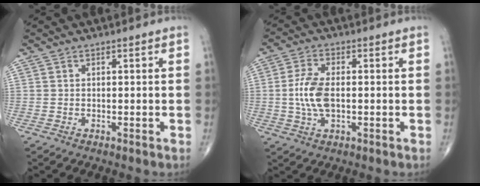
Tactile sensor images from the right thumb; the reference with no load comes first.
{"total": 7.4, "force": [-0.3, 3.7, 6.4], "torque": [-0.142, 0.003, -0.008]}